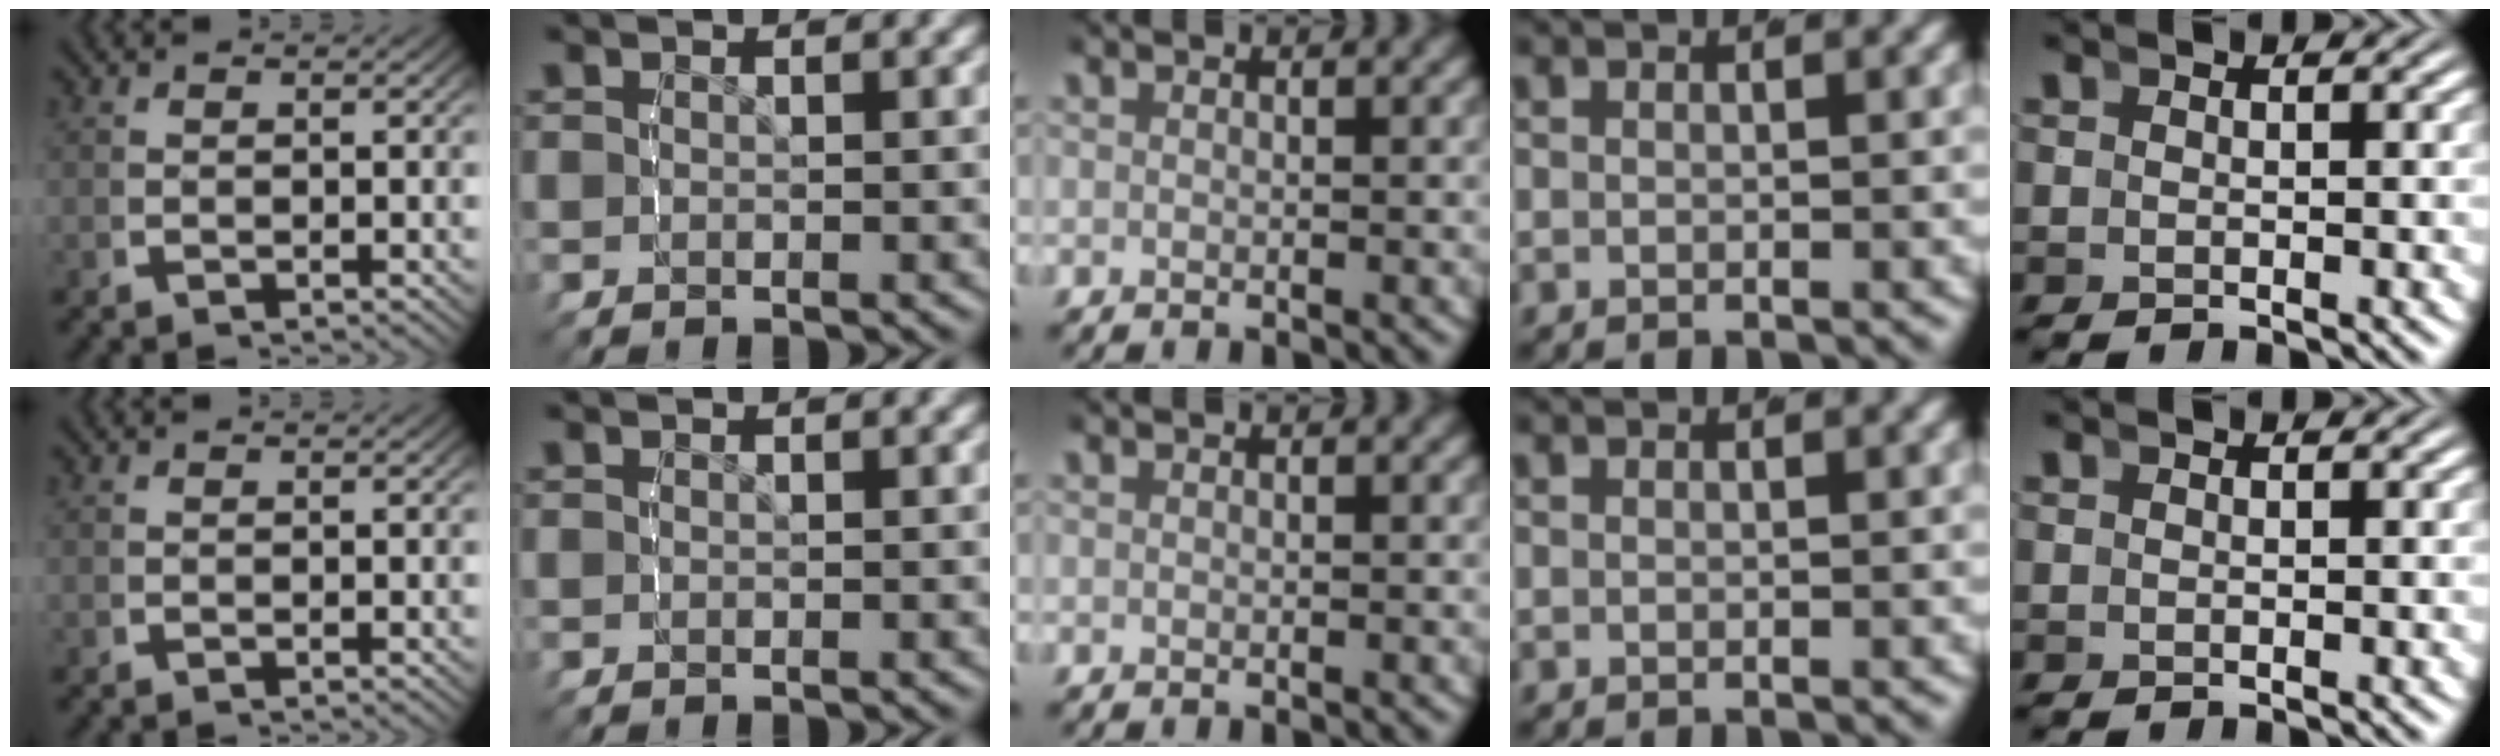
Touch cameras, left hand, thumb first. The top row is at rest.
{}